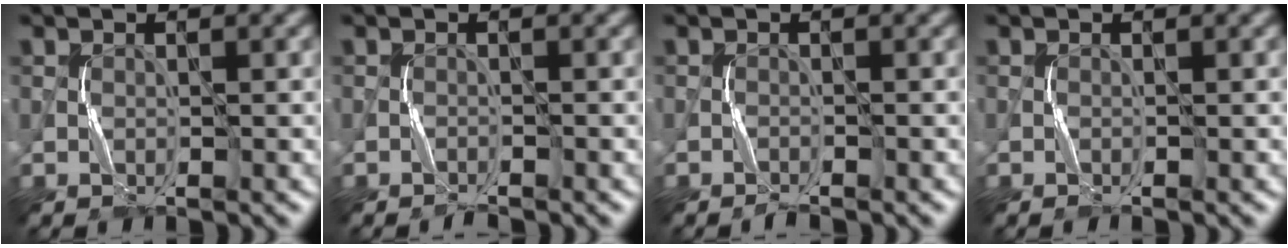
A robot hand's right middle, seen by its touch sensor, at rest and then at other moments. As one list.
[{"total": 0.7, "force": [-0.7, 0.0, 0.1], "torque": [-0.002, 0.003, -0.017]}, {"total": 0.8, "force": [-0.8, -0.1, 0.1], "torque": [-0.003, 0.004, -0.019]}, {"total": 0.0}]